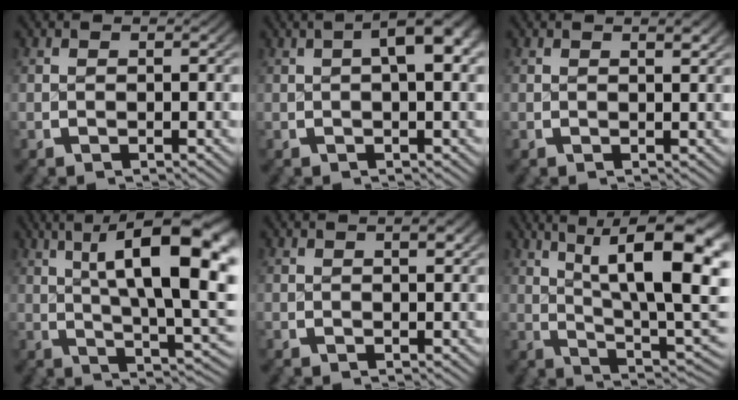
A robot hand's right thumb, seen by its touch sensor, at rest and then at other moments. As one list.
[{"total": 5.3, "force": [1.6, 2.2, 4.6], "torque": [-0.048, 0.022, 0.013]}, {"total": 1.1, "force": [0.7, 0.2, 0.8], "torque": [-0.005, 0.000, 0.011]}, {"total": 14.4, "force": [3.1, 7.0, 12.2], "torque": [-0.154, -0.007, 0.043]}, {"total": 1.3, "force": [0.5, 0.4, 1.1], "torque": [-0.009, 0.002, 0.008]}, {"total": 13.1, "force": [2.2, 6.7, 11.1], "torque": [-0.159, -0.028, 0.041]}]